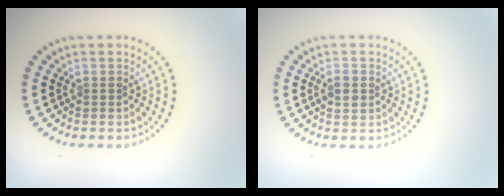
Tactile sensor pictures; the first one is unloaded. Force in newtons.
{"total": 1.6, "press": 1.6, "slide": 0.0}